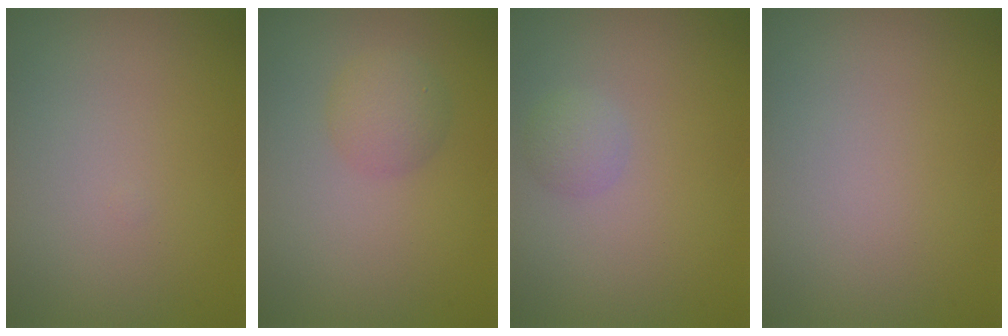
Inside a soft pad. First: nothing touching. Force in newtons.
{"total": 2.5, "press": 2.5, "slide": 0.1}
{"total": 1.4, "press": 1.4, "slide": 0.1}
{"total": 0.0}